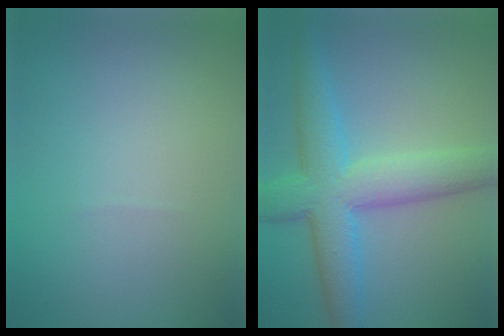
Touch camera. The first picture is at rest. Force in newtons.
{"total": 8.0, "press": 8.0, "slide": 0.3}